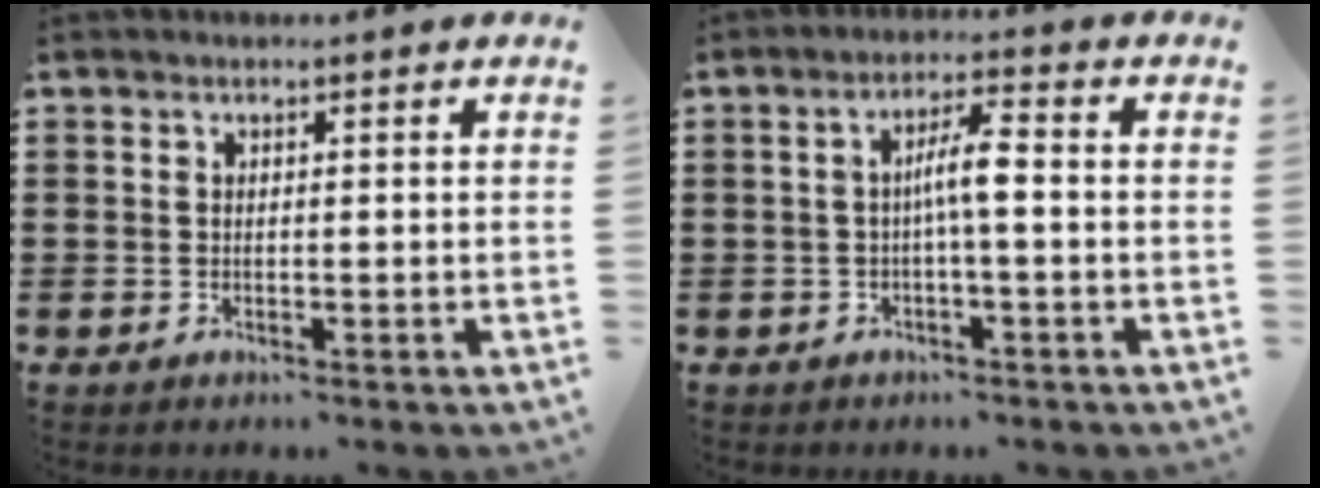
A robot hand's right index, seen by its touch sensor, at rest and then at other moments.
{"total": 4.5, "force": [-0.4, 0.5, 4.4], "torque": [-0.082, 0.007, -0.013]}